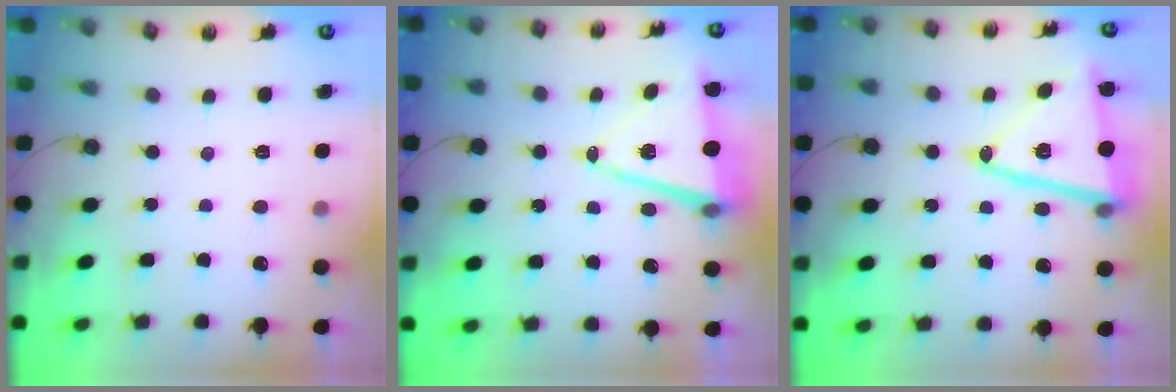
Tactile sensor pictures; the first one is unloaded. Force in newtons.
{"total": 11.1, "press": 10.7, "slide": 3.0}
{"total": 18.6, "press": 18.5, "slide": 1.7}